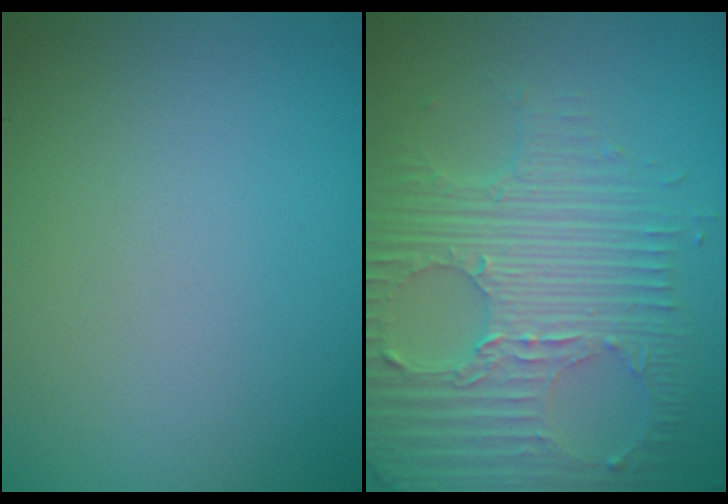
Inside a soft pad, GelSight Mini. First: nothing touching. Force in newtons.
{"total": 7.4, "press": 5.1, "slide": 5.4}